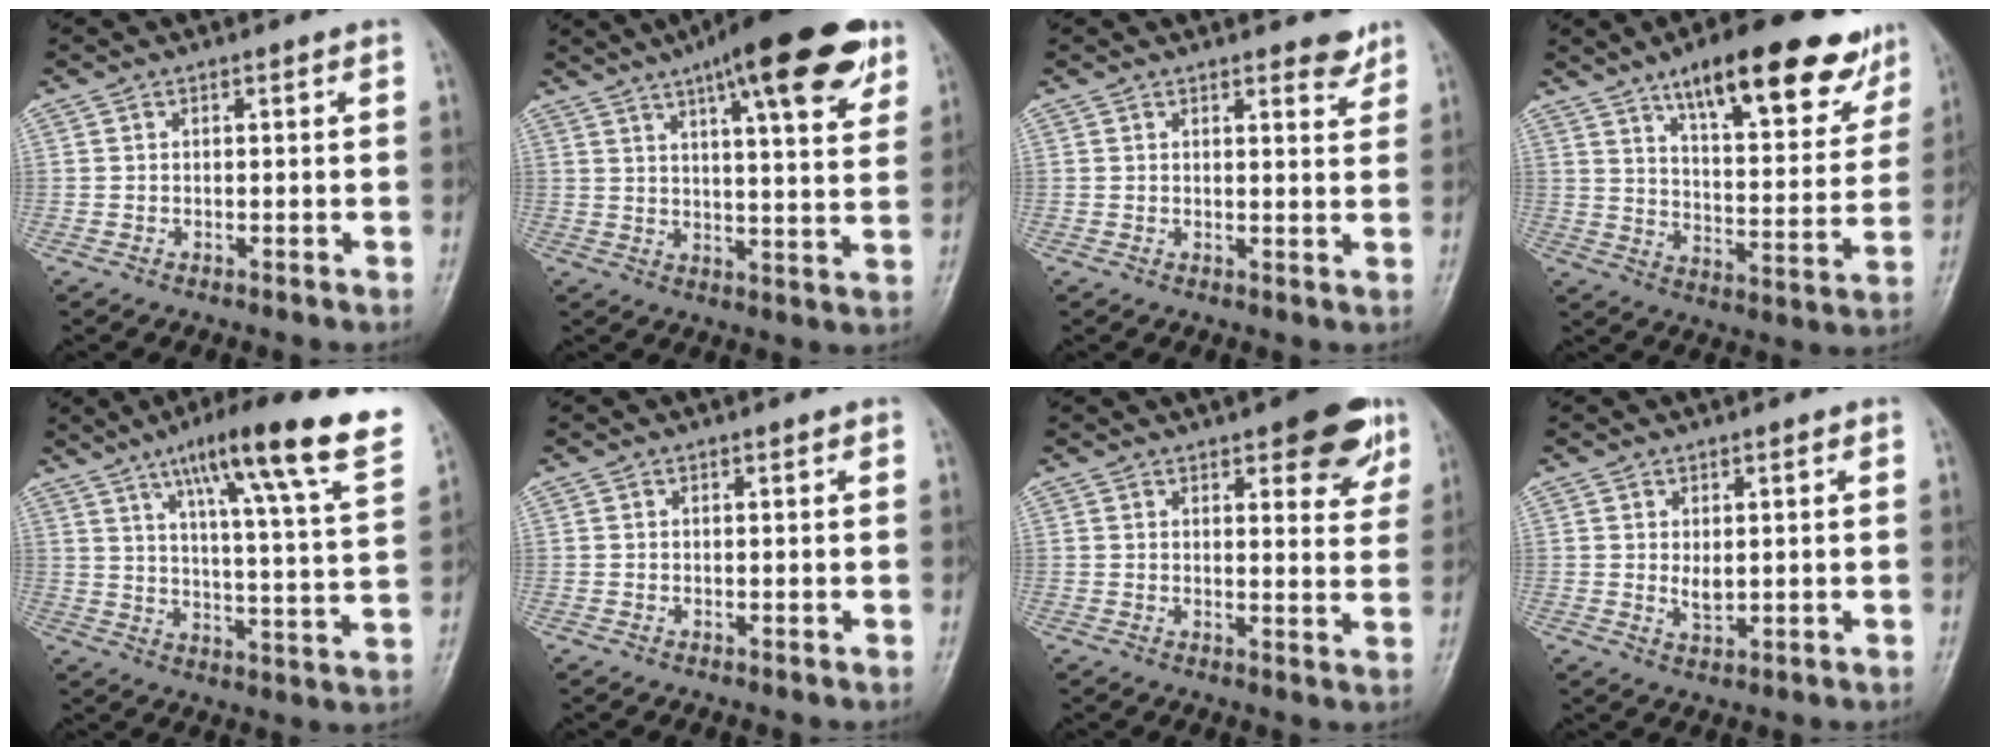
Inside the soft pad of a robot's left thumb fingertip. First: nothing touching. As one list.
[{"total": 19.6, "force": [11.2, 4.9, 15.3], "torque": [-0.202, -0.024, 0.158]}, {"total": 3.3, "force": [2.6, 1.1, 1.7], "torque": [-0.006, -0.018, 0.032]}, {"total": 21.1, "force": [13.6, 6.8, 14.6], "torque": [-0.168, -0.050, 0.205]}, {"total": 22.5, "force": [13.5, 2.4, 17.8], "torque": [-0.243, -0.036, 0.191]}, {"total": 0.5, "force": [0.4, 0.1, 0.3], "torque": [-0.007, -0.002, 0.005]}, {"total": 11.2, "force": [6.7, 4.1, 8.0], "torque": [-0.064, -0.028, 0.080]}, {"total": 3.0, "force": [0.9, 1.5, 2.4], "torque": [-0.037, -0.013, 0.019]}]